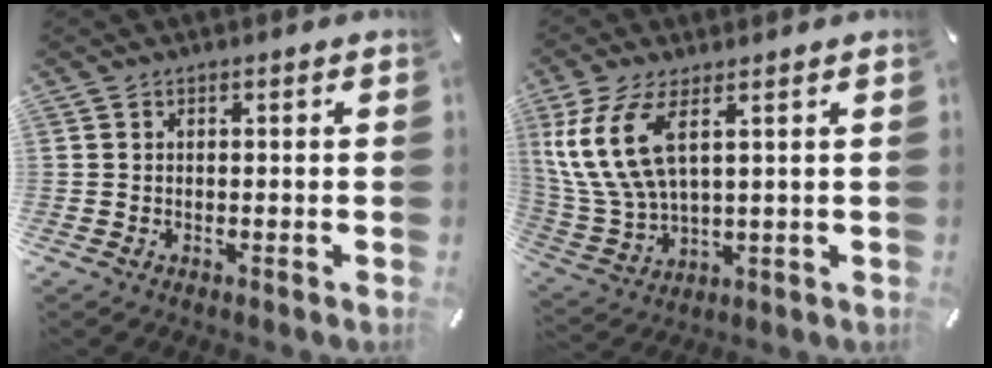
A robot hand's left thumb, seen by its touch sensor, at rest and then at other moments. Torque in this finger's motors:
{"motor_torque": [1.00, 1.26, 1.43, -1.34, 0.24]}